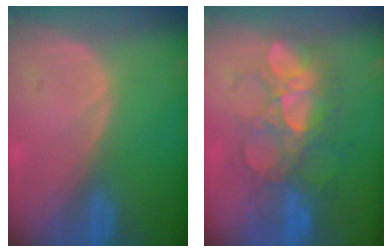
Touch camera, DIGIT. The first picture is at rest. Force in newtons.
{"total": 8.8, "press": 8.6, "slide": 1.5}